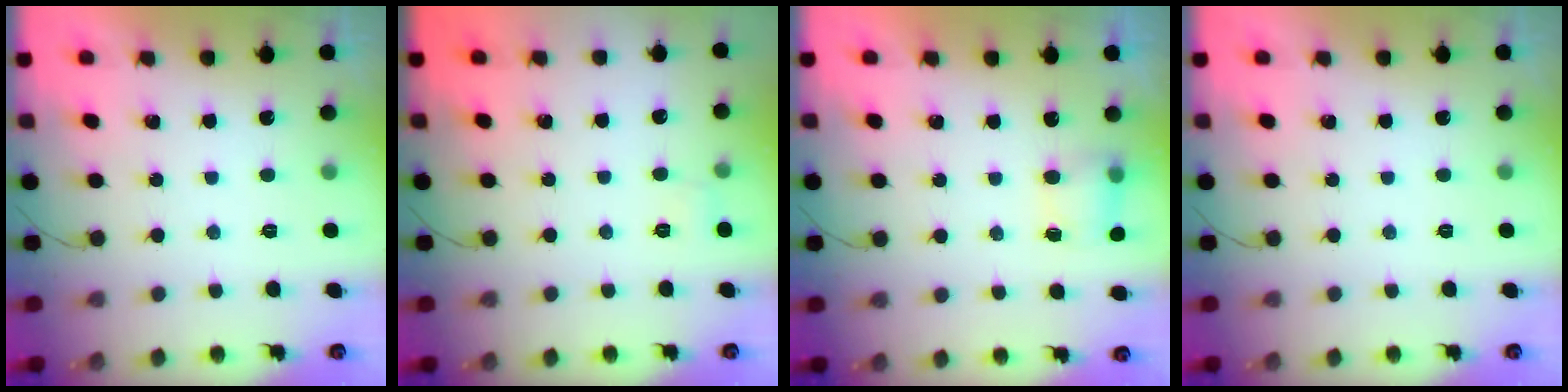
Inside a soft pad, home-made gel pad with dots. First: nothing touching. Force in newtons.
{"total": 4.8, "press": 4.6, "slide": 1.3}
{"total": 6.1, "press": 6.0, "slide": 1.1}
{"total": 0.0}